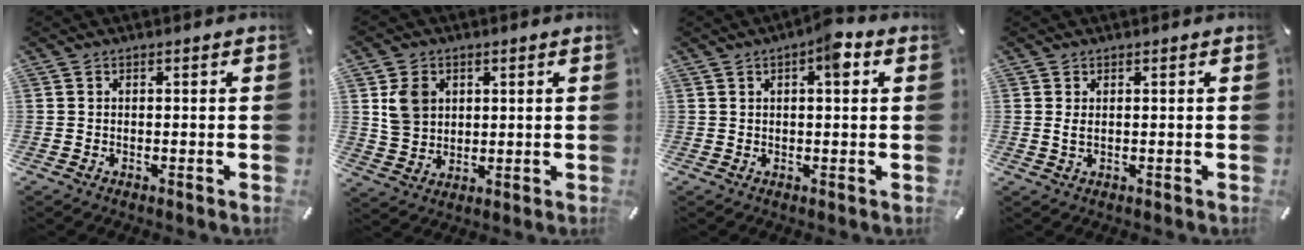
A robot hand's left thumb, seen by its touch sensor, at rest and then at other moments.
{"total": 6.8, "force": [2.2, 6.1, 2.2], "torque": [-0.050, 0.007, 0.040]}
{"total": 5.4, "force": [1.9, 2.0, 4.6], "torque": [-0.062, -0.004, 0.024]}
{"total": 1.5, "force": [0.4, 0.6, 1.3], "torque": [-0.027, 0.002, 0.006]}